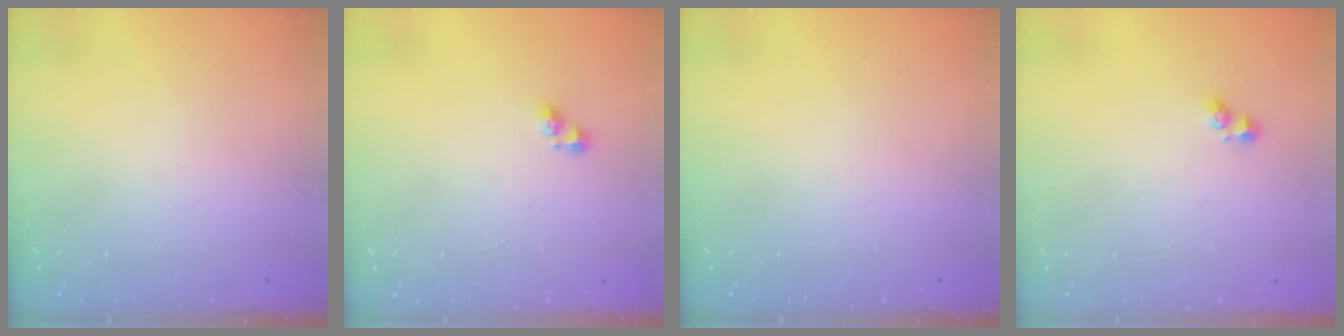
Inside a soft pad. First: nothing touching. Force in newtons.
{"total": 3.2, "press": 3.2, "slide": 0.5}
{"total": 0.0}
{"total": 3.0, "press": 2.7, "slide": 1.3}